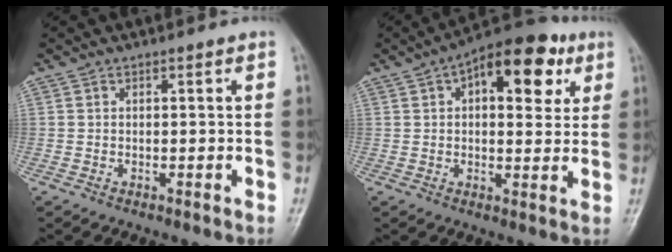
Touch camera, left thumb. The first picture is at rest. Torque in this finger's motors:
{"motor_torque": [0.28, 0.38, 0.11, -0.08, 0.19]}